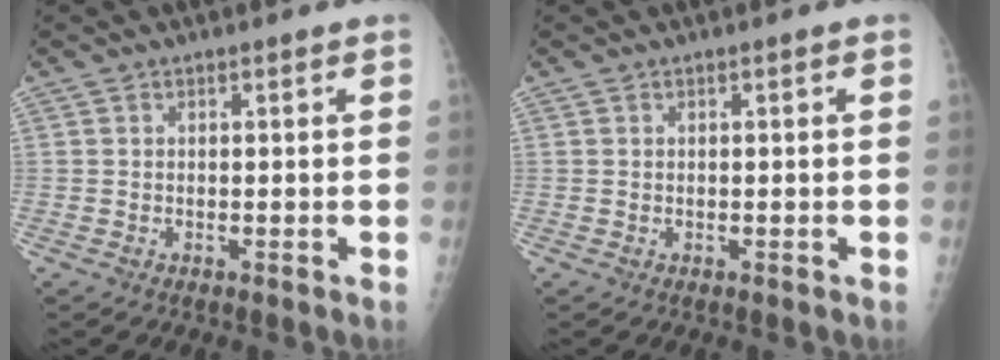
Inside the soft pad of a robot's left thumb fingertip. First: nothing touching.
{"total": 0.0}